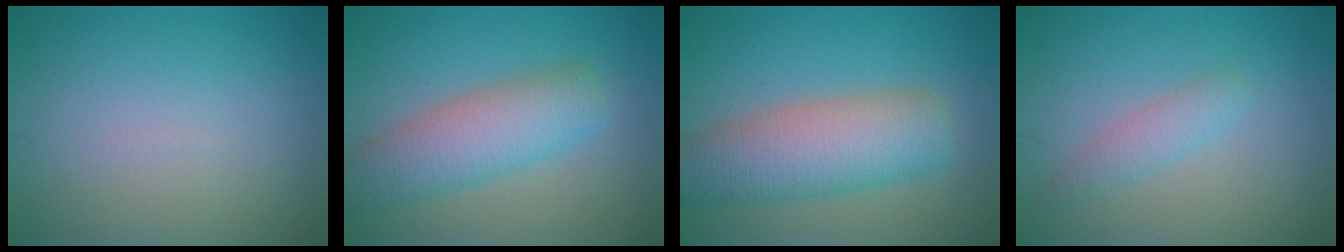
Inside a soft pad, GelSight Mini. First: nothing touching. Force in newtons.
{"total": 5.6, "press": 5.6, "slide": 0.4}
{"total": 7.3, "press": 7.3, "slide": 0.6}
{"total": 1.9, "press": 1.9, "slide": 0.0}